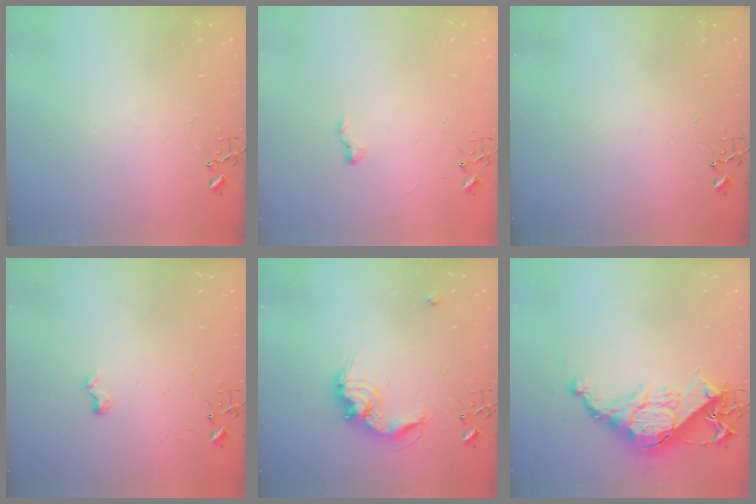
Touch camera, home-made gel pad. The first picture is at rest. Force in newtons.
{"total": 5.7, "press": 5.6, "slide": 0.7}
{"total": 0.0}
{"total": 6.0, "press": 6.0, "slide": 0.7}
{"total": 12.6, "press": 12.6, "slide": 0.4}
{"total": 15.7, "press": 15.7, "slide": 1.1}